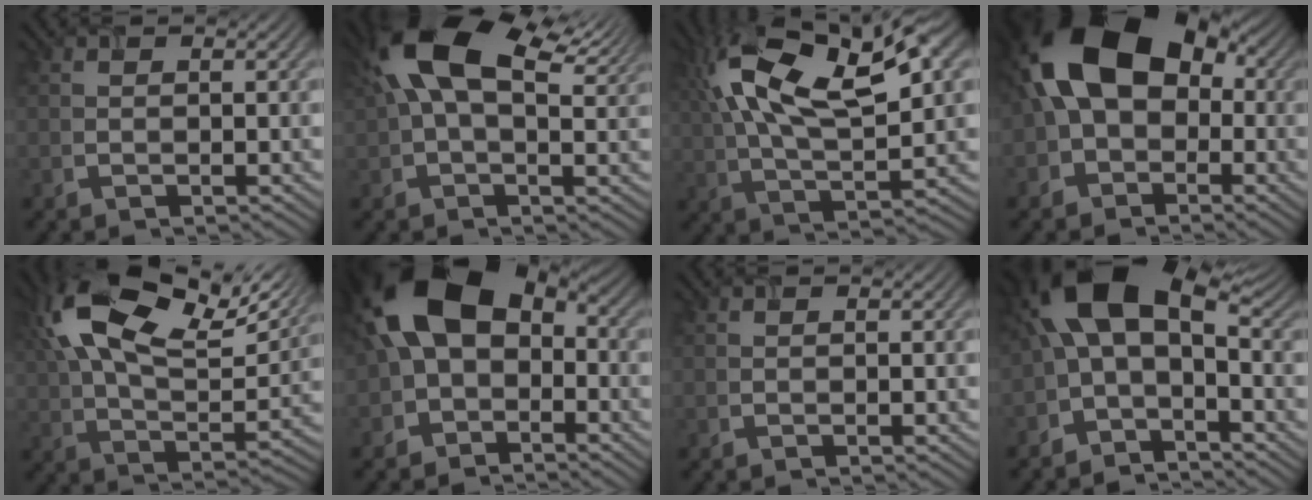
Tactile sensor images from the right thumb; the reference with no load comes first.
{"total": 15.0, "force": [5.8, 7.7, 11.5], "torque": [-0.228, 0.025, 0.095]}
{"total": 16.1, "force": [5.3, 7.0, 13.4], "torque": [-0.275, 0.020, 0.091]}
{"total": 16.7, "force": [1.1, 11.7, 11.9], "torque": [-0.199, 0.006, 0.019]}
{"total": 18.6, "force": [8.4, 9.4, 13.8], "torque": [-0.282, 0.039, 0.129]}
{"total": 13.6, "force": [-0.1, 9.4, 9.8], "torque": [-0.187, 0.004, -0.006]}
{"total": 0.0}
{"total": 12.1, "force": [-0.4, 6.8, 9.9], "torque": [-0.193, 0.013, -0.018]}